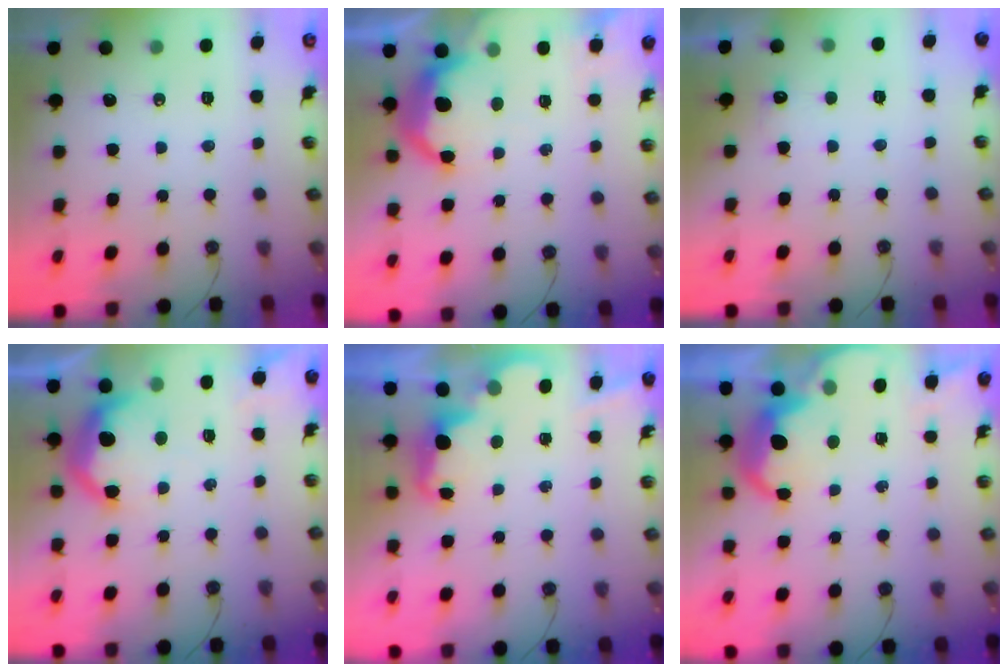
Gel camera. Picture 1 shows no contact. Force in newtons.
{"total": 11.1, "press": 11.0, "slide": 0.6}
{"total": 5.3, "press": 5.2, "slide": 1.1}
{"total": 15.1, "press": 15.1, "slide": 1.1}
{"total": 2.5, "press": 2.4, "slide": 0.5}
{"total": 6.6, "press": 6.5, "slide": 0.6}